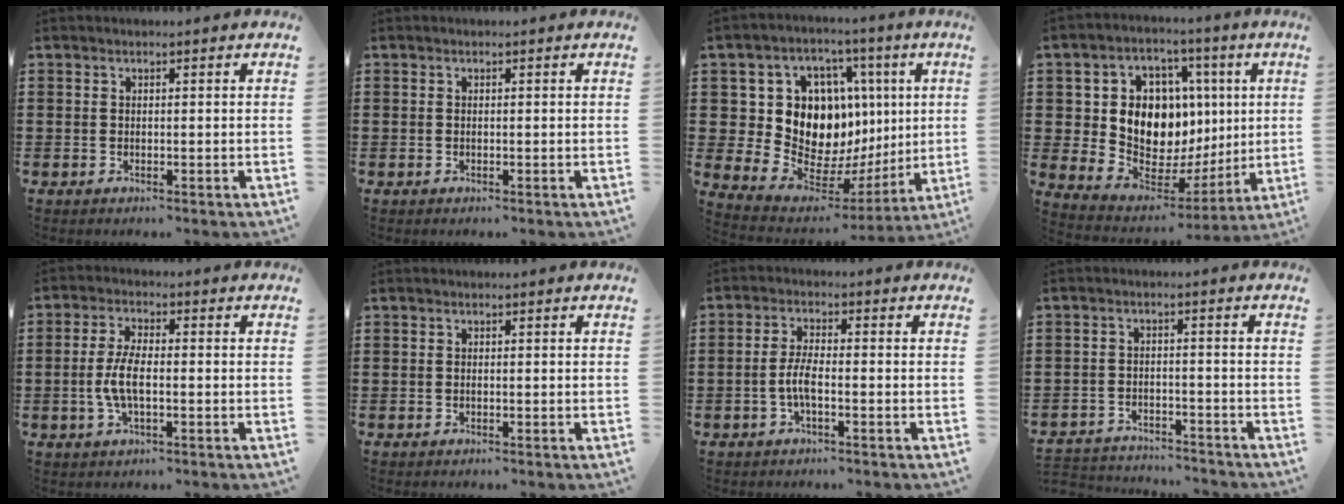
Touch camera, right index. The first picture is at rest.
{"total": 0.0}
{"total": 13.3, "force": [3.2, 10.9, 6.8], "torque": [-0.140, -0.040, 0.070]}
{"total": 11.4, "force": [3.6, 9.3, 5.5], "torque": [-0.120, -0.023, 0.075]}
{"total": 5.2, "force": [-0.9, 1.9, 4.8], "torque": [-0.119, -0.009, -0.027]}
{"total": 0.0}
{"total": 3.8, "force": [-1.2, 1.0, 3.5], "torque": [-0.083, -0.002, -0.030]}
{"total": 3.5, "force": [-3.5, 0.2, -0.1], "torque": [-0.013, -0.004, -0.077]}